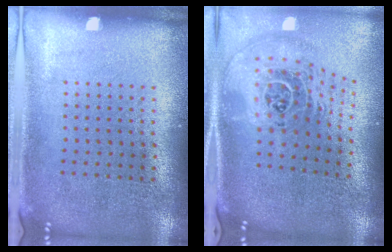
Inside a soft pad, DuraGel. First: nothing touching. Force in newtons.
{"total": 2.5, "press": 1.8, "slide": 1.8}